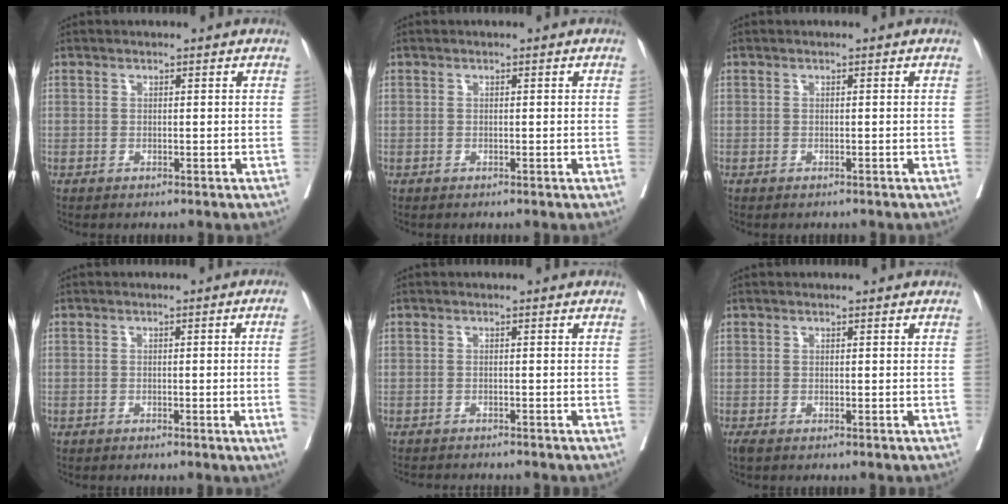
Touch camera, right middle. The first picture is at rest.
{"total": 0.0}
{"total": 0.9, "force": [-0.8, 0.2, 0.3], "torque": [-0.011, -0.003, -0.013]}
{"total": 3.6, "force": [-0.7, -0.8, 3.4], "torque": [-0.045, -0.001, -0.010]}
{"total": 6.0, "force": [-5.6, 0.6, 1.9], "torque": [-0.026, -0.009, -0.079]}
{"total": 0.9, "force": [-0.7, 0.2, 0.5], "torque": [-0.013, -0.006, -0.014]}